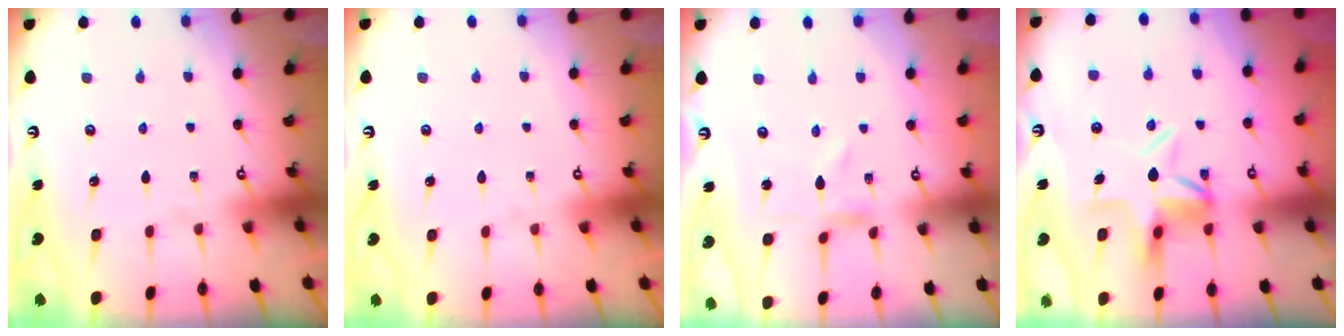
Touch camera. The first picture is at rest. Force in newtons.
{"total": 1.6, "press": 1.6, "slide": 0.1}
{"total": 0.0}
{"total": 6.7, "press": 6.7, "slide": 0.6}